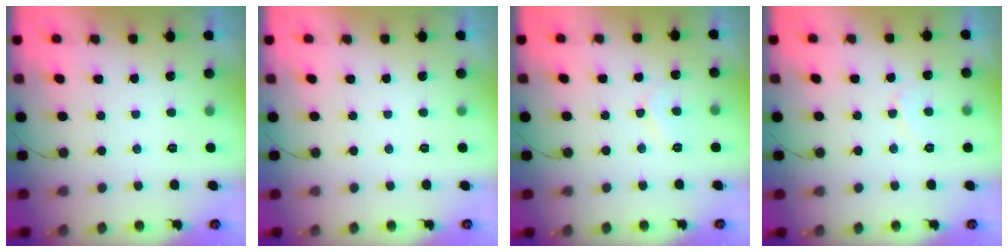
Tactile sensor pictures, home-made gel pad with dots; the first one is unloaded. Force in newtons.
{"total": 0.0}
{"total": 5.2, "press": 5.2, "slide": 0.6}
{"total": 3.9, "press": 3.8, "slide": 0.4}